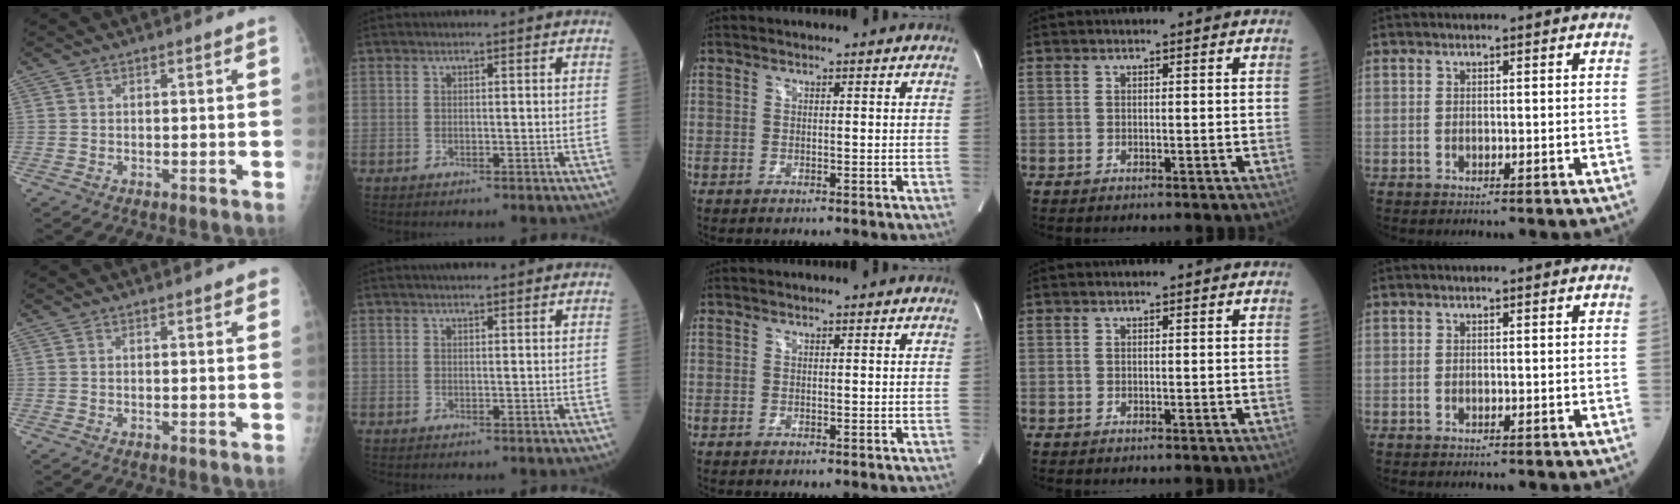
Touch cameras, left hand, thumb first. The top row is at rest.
{"thumb": {"total": 2.2, "force": [1.4, 0.6, 1.6], "torque": [-0.014, 0.000, 0.015]}, "index": {"total": 4.1, "force": [3.5, 0.7, 2.1], "torque": [-0.025, 0.021, 0.044]}}